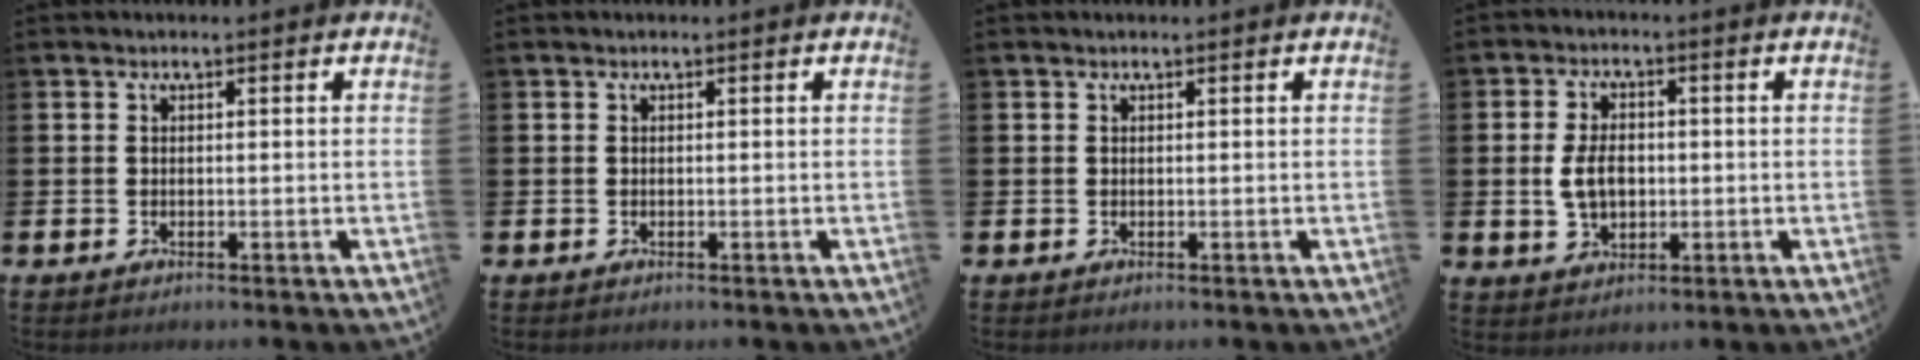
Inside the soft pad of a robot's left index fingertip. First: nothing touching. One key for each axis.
{"total": 0.0}
{"total": 0.0}
{"total": 4.9, "fx": -0.1, "fy": 3.3, "fz": 3.7, "tx": -0.061, "ty": 0.001, "tz": -0.009}